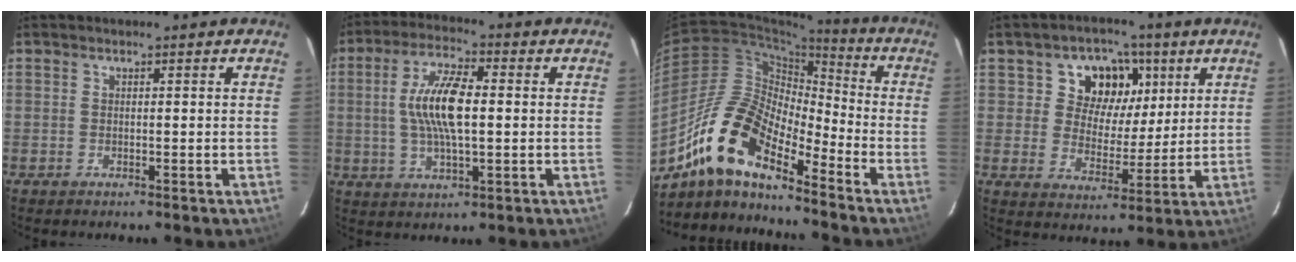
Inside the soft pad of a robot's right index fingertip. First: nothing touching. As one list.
[{"total": 10.7, "force": [0.5, 3.5, 10.1], "torque": [-0.200, 0.009, 0.009]}, {"total": 14.9, "force": [-11.2, 4.5, 8.8], "torque": [-0.151, 0.004, -0.228]}, {"total": 10.4, "force": [4.1, 8.5, 4.4], "torque": [-0.078, 0.003, 0.065]}]